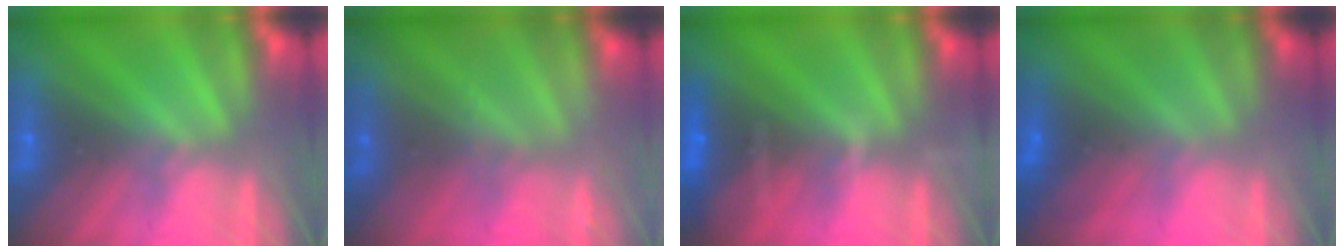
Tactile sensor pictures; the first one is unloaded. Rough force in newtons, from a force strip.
{"total": 2.3}
{"total": 7.8}
{"total": 2.8}